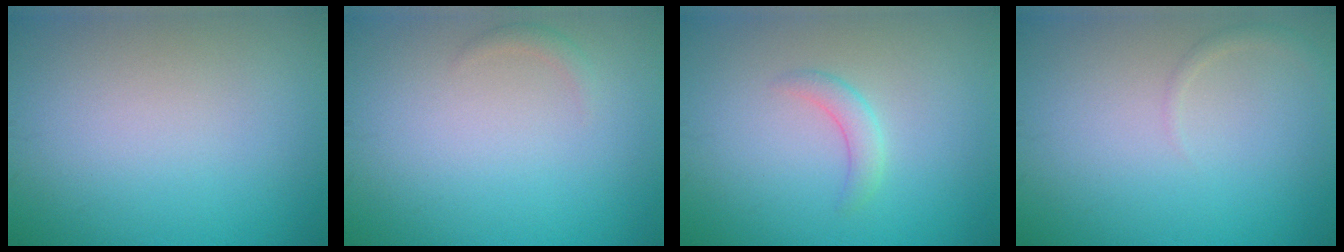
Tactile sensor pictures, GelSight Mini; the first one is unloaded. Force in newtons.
{"total": 0.8, "press": 0.8, "slide": 0.1}
{"total": 1.7, "press": 1.7, "slide": 0.1}
{"total": 0.8, "press": 0.8, "slide": 0.1}